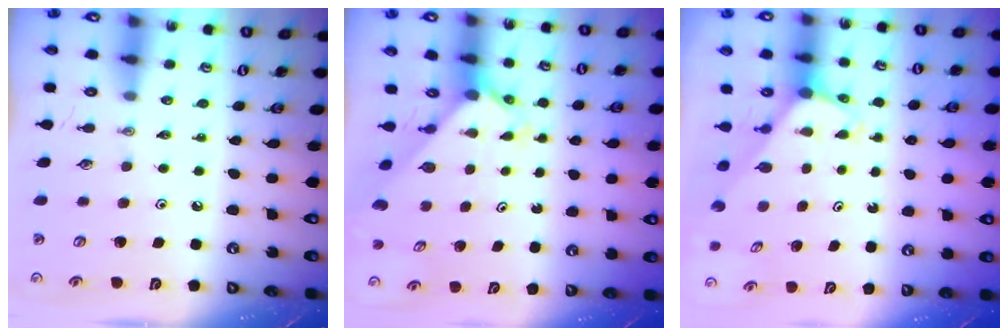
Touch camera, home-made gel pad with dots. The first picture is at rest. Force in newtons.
{"total": 2.3, "press": 2.3, "slide": 0.2}
{"total": 2.0, "press": 2.0, "slide": 0.1}